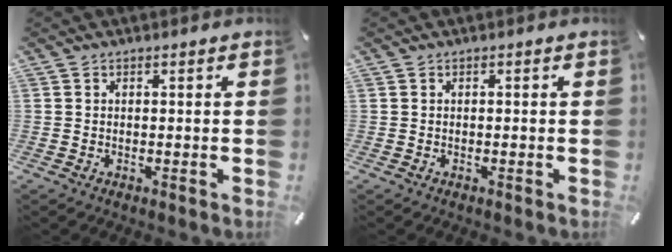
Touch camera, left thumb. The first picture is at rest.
{"total": 0.0}